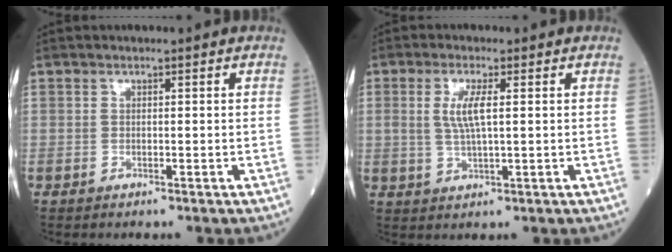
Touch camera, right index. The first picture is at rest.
{"total": 4.7, "force": [0.9, 0.8, 4.5], "torque": [-0.097, 0.000, 0.018]}